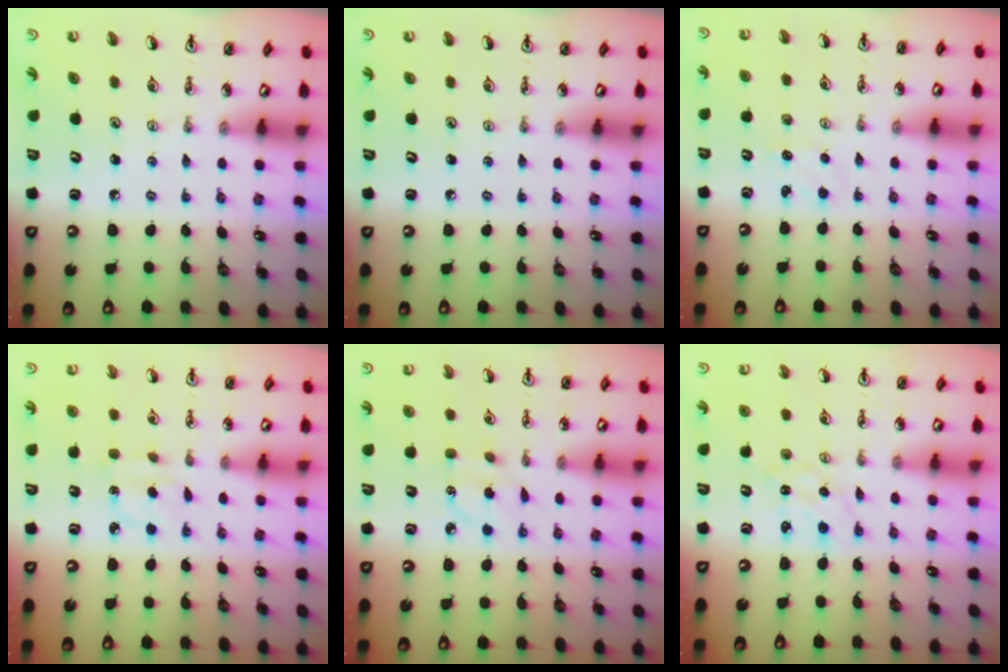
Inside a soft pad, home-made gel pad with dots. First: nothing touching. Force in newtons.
{"total": 0.0}
{"total": 2.2, "press": 2.2, "slide": 0.3}
{"total": 3.2, "press": 3.1, "slide": 0.4}
{"total": 3.1, "press": 3.0, "slide": 0.8}
{"total": 0.6, "press": 0.6, "slide": 0.1}